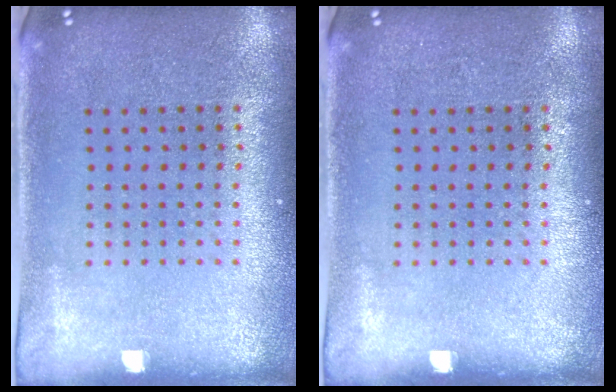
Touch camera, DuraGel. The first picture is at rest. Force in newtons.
{"total": 0.0}